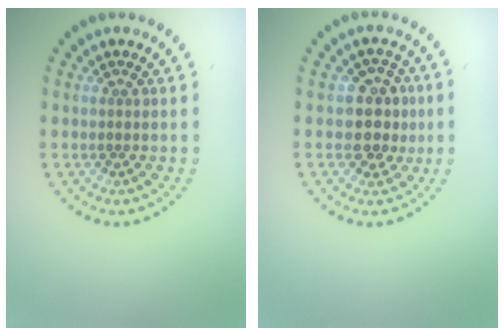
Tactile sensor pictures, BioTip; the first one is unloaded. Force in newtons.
{"total": 3.2, "press": 3.0, "slide": 1.2}